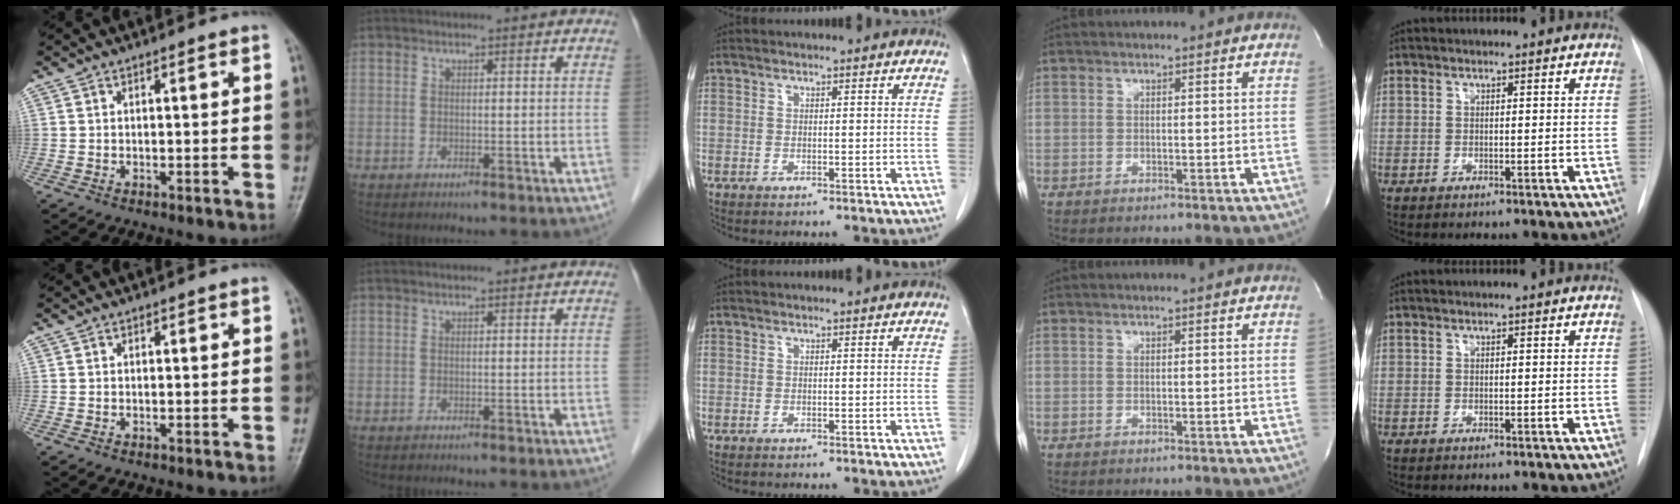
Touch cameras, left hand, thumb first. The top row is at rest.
{}